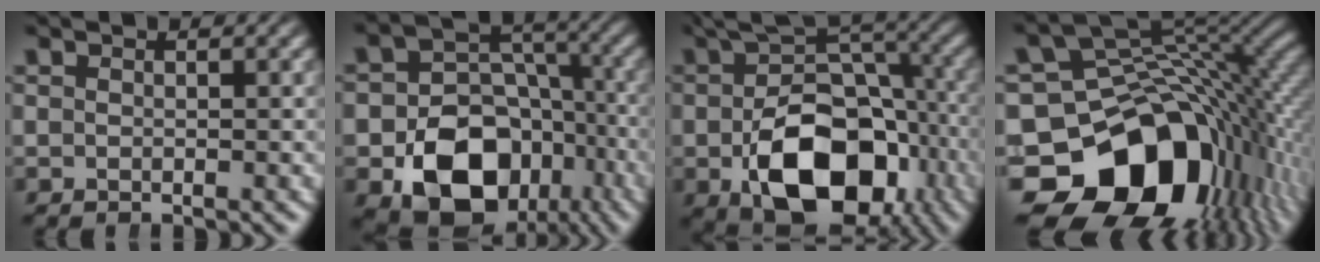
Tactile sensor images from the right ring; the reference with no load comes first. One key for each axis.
{"total": 12.4, "fx": -4.4, "fy": 9.0, "fz": 7.4, "tx": -0.117, "ty": -0.043, "tz": -0.053}
{"total": 15.0, "fx": -4.3, "fy": 8.9, "fz": 11.3, "tx": -0.182, "ty": -0.039, "tz": -0.044}
{"total": 24.1, "fx": -5.9, "fy": 16.4, "fz": 16.7, "tx": -0.268, "ty": -0.064, "tz": -0.071}